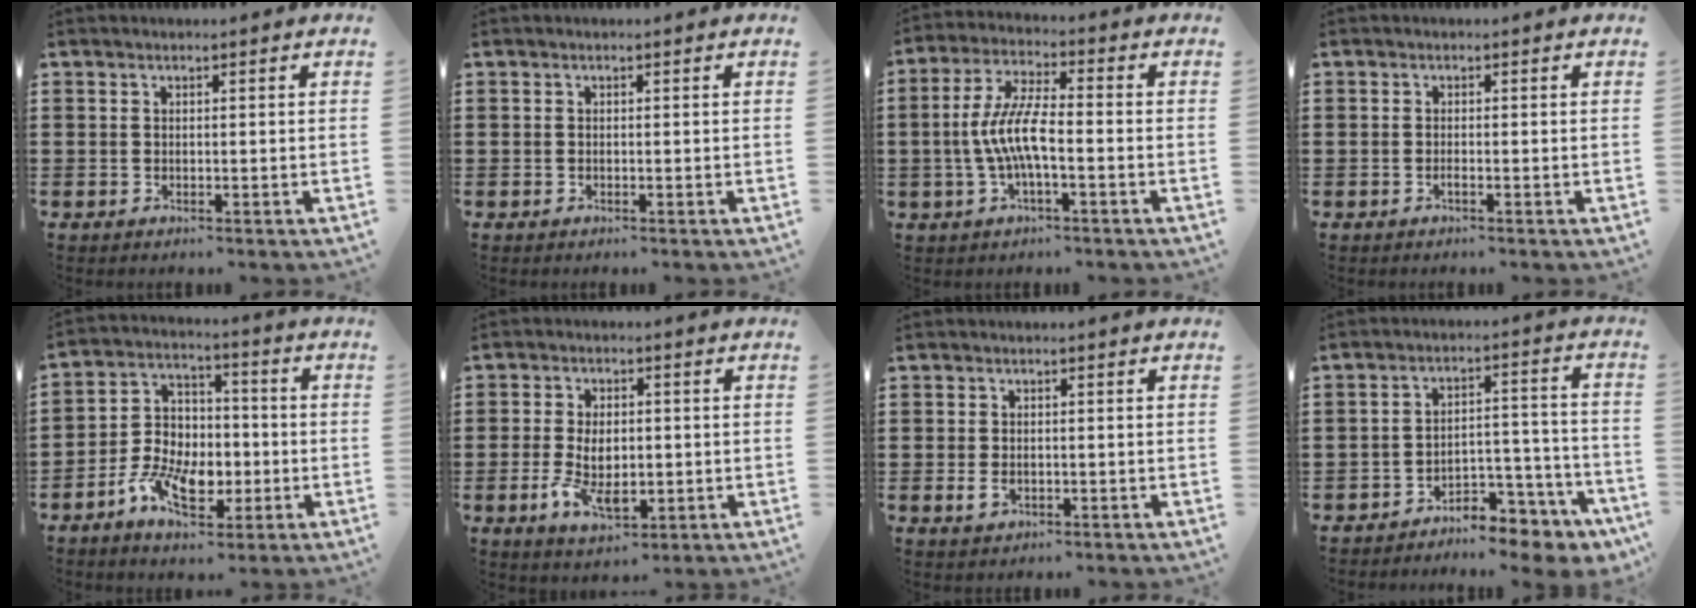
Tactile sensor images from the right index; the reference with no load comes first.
{"total": 0.0}
{"total": 7.7, "force": [-1.7, 1.9, 7.3], "torque": [-0.167, -0.013, -0.039]}
{"total": 0.6, "force": [-0.5, 0.0, 0.5], "torque": [-0.009, -0.003, -0.008]}
{"total": 8.8, "force": [-3.1, 6.1, 5.6], "torque": [-0.132, 0.013, -0.057]}
{"total": 6.6, "force": [-1.2, 3.7, 5.3], "torque": [-0.116, 0.000, -0.023]}
{"total": 1.5, "force": [-0.4, 0.8, 1.2], "torque": [-0.025, -0.002, -0.007]}
{"total": 6.3, "force": [-5.9, 1.6, 1.5], "torque": [-0.020, 0.018, -0.114]}